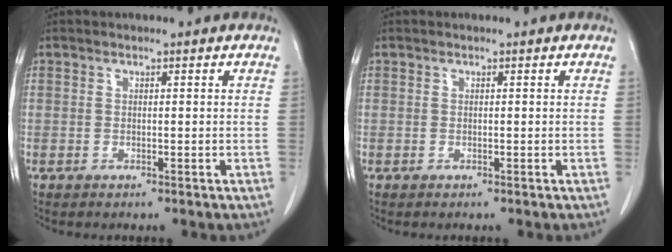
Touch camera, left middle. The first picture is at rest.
{"total": 0.0}